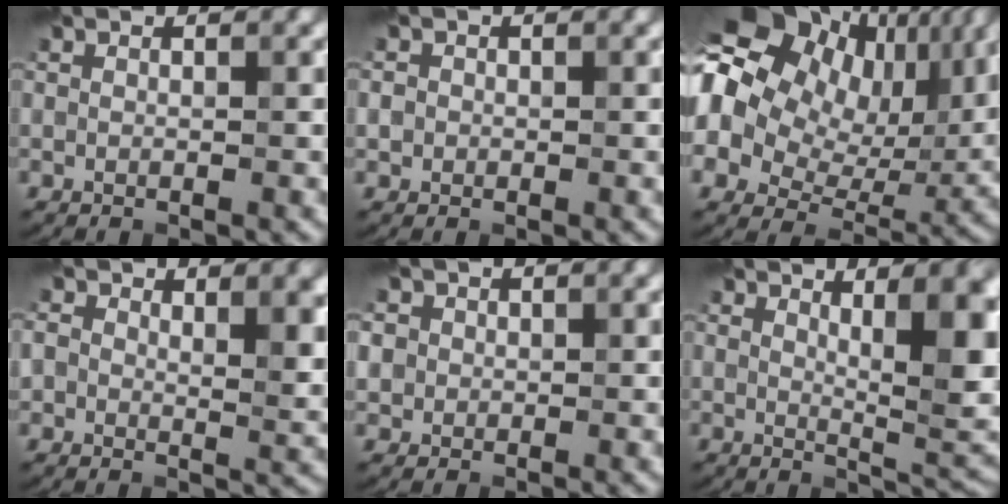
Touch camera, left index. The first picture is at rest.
{"total": 1.9, "force": [0.4, 1.7, 0.7], "torque": [0.003, 0.017, -0.009]}
{"total": 18.1, "force": [6.1, 13.1, 10.9], "torque": [-0.233, 0.052, 0.106]}
{"total": 5.9, "force": [1.6, 3.7, 4.3], "torque": [-0.062, -0.001, 0.024]}
{"total": 5.0, "force": [1.2, 4.5, 1.9], "torque": [-0.043, 0.036, -0.003]}
{"total": 8.7, "force": [2.2, 2.7, 8.0], "torque": [-0.101, 0.001, 0.041]}